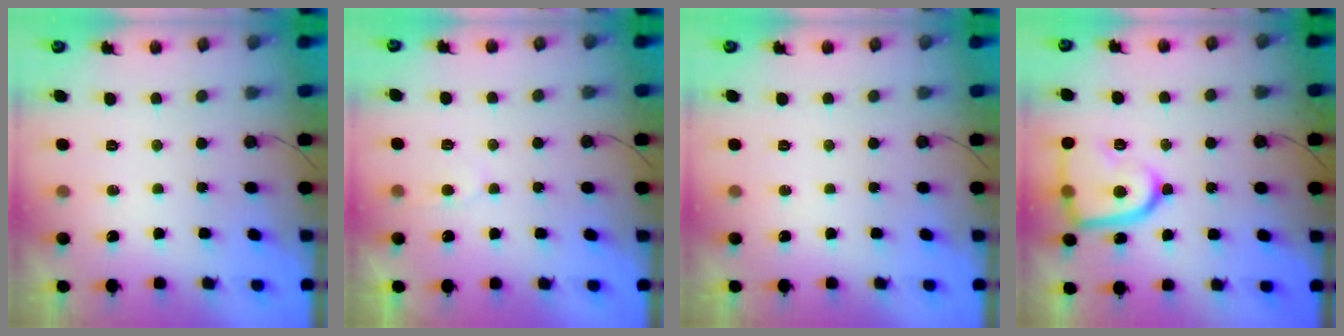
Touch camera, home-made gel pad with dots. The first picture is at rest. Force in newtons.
{"total": 4.7, "press": 4.7, "slide": 0.4}
{"total": 0.0}
{"total": 16.2, "press": 16.2, "slide": 1.5}